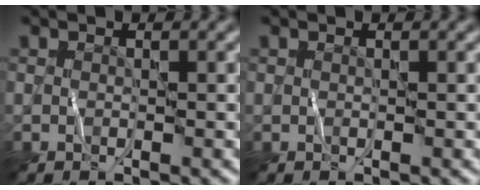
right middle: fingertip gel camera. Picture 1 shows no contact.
{"total": 0.0}